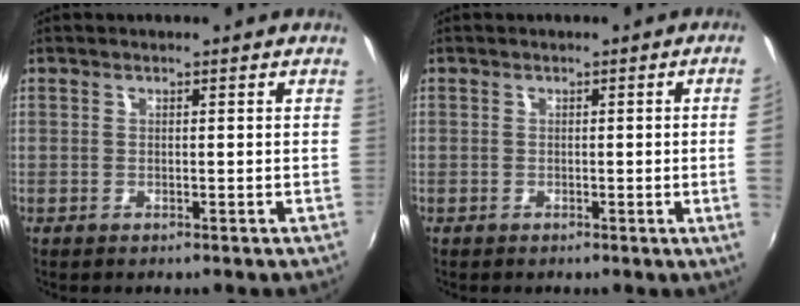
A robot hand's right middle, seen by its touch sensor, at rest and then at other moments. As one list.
[{"total": 2.7, "force": [-0.1, -1.4, 2.2], "torque": [-0.034, -0.010, 0.003]}]